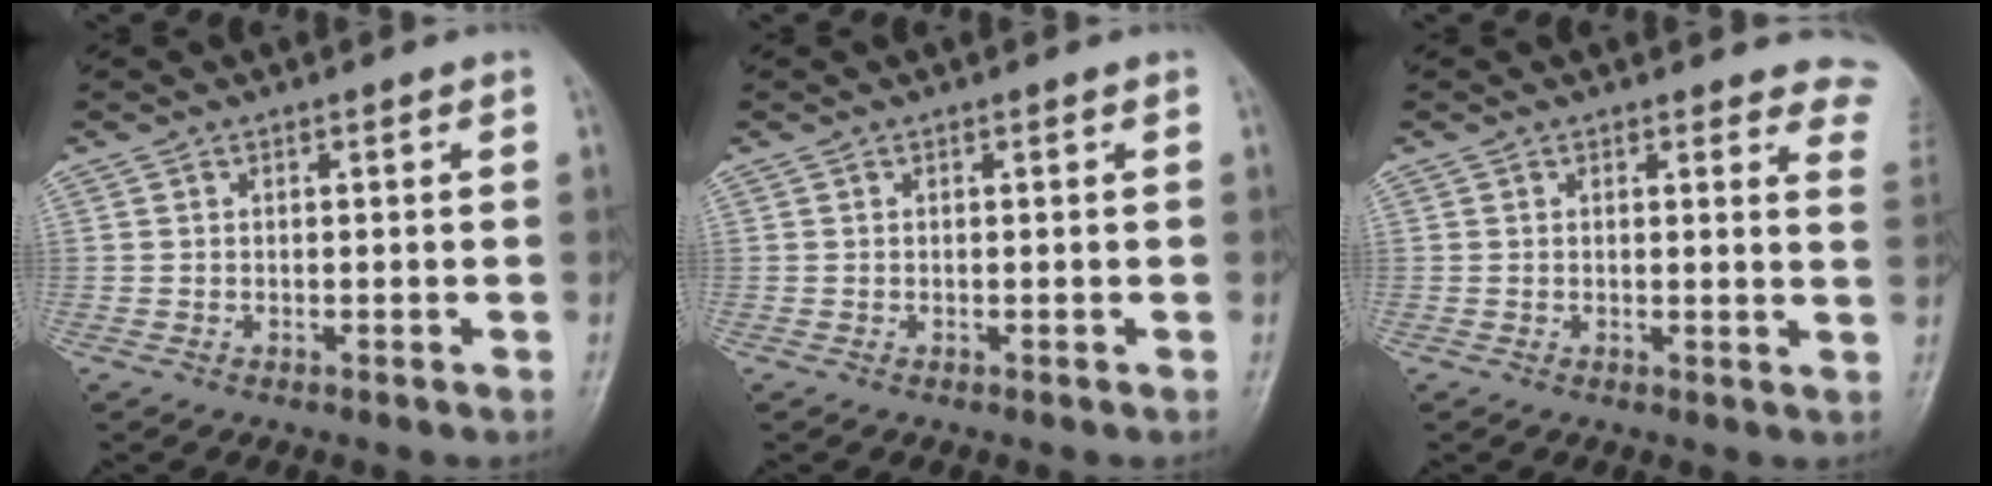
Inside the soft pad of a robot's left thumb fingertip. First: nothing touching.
{"total": 0.0}
{"total": 8.6, "force": [8.2, 2.3, 1.5], "torque": [0.031, -0.051, 0.052]}